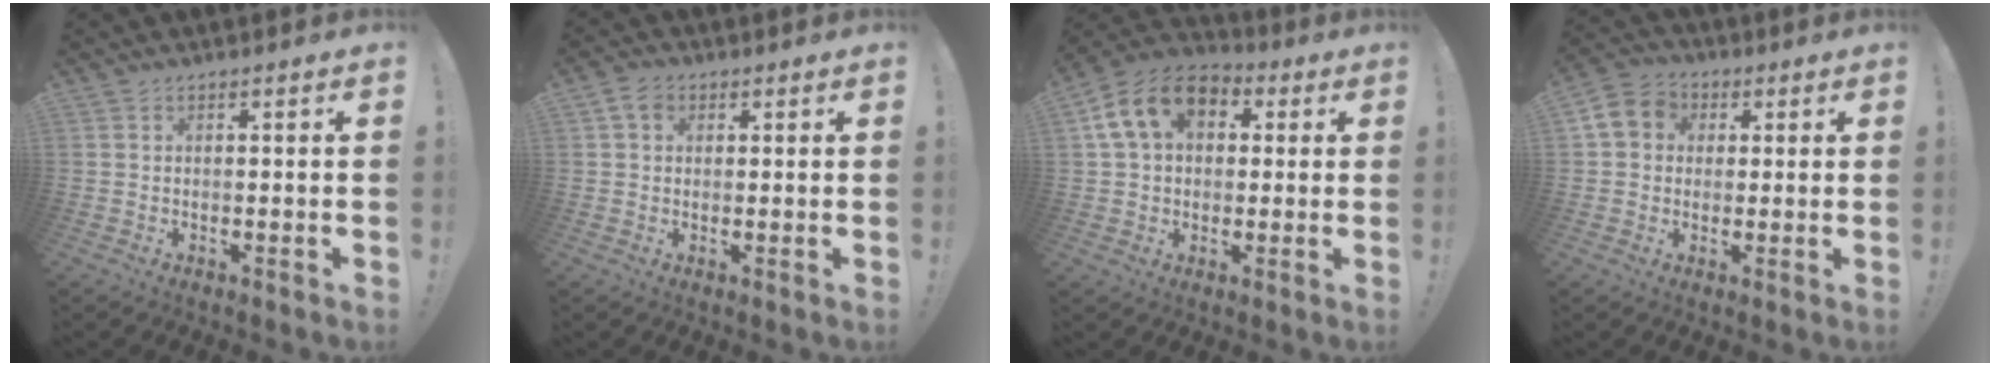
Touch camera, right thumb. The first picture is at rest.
{"total": 4.3, "force": [1.6, 3.3, 2.3], "torque": [-0.040, 0.004, 0.030]}
{"total": 14.2, "force": [4.7, 10.1, 8.7], "torque": [-0.132, 0.001, 0.091]}
{"total": 7.7, "force": [1.2, 7.0, 3.0], "torque": [-0.049, 0.007, 0.027]}